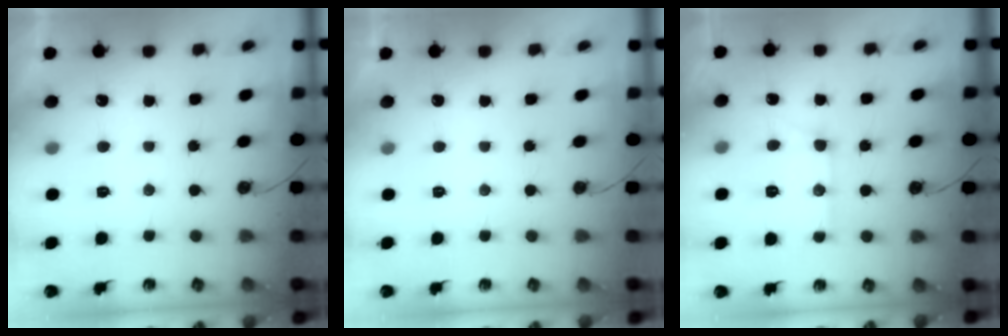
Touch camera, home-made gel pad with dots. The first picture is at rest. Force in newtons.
{"total": 0.0}
{"total": 11.4, "press": 11.3, "slide": 0.5}